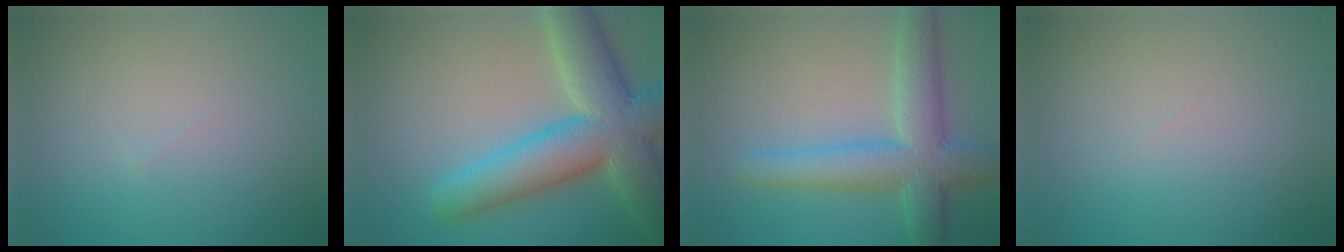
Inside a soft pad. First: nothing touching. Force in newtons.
{"total": 10.6, "press": 10.6, "slide": 0.7}
{"total": 6.8, "press": 6.8, "slide": 0.2}
{"total": 0.0}